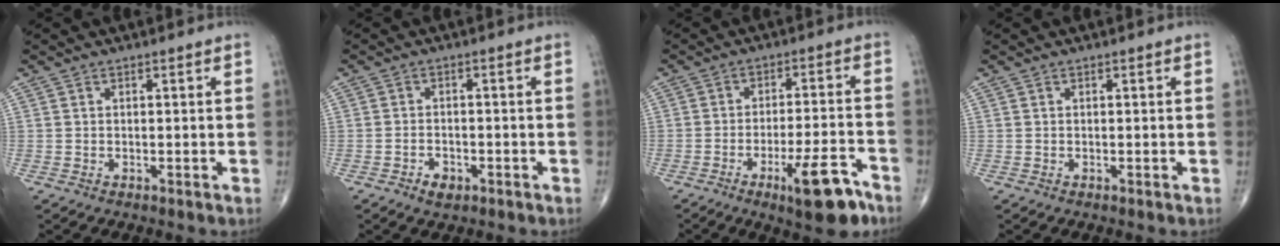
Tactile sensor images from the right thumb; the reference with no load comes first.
{"total": 3.0, "force": [-1.6, 1.9, 1.6], "torque": [-0.021, 0.006, -0.024]}
{"total": 11.2, "force": [-6.5, 2.9, 8.6], "torque": [-0.123, 0.035, -0.093]}
{"total": 0.0}